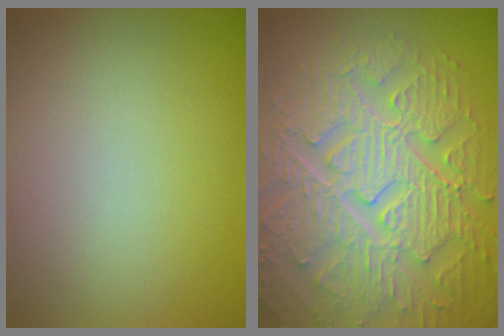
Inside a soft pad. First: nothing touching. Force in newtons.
{"total": 9.4, "press": 6.9, "slide": 6.4}